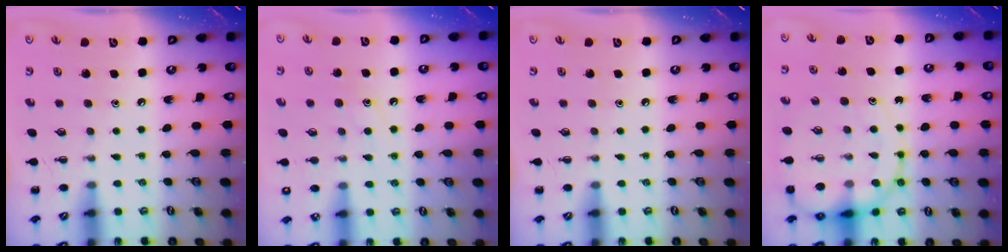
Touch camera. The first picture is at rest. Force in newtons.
{"total": 8.6, "press": 8.5, "slide": 1.3}
{"total": 0.0}
{"total": 13.3, "press": 12.9, "slide": 3.3}